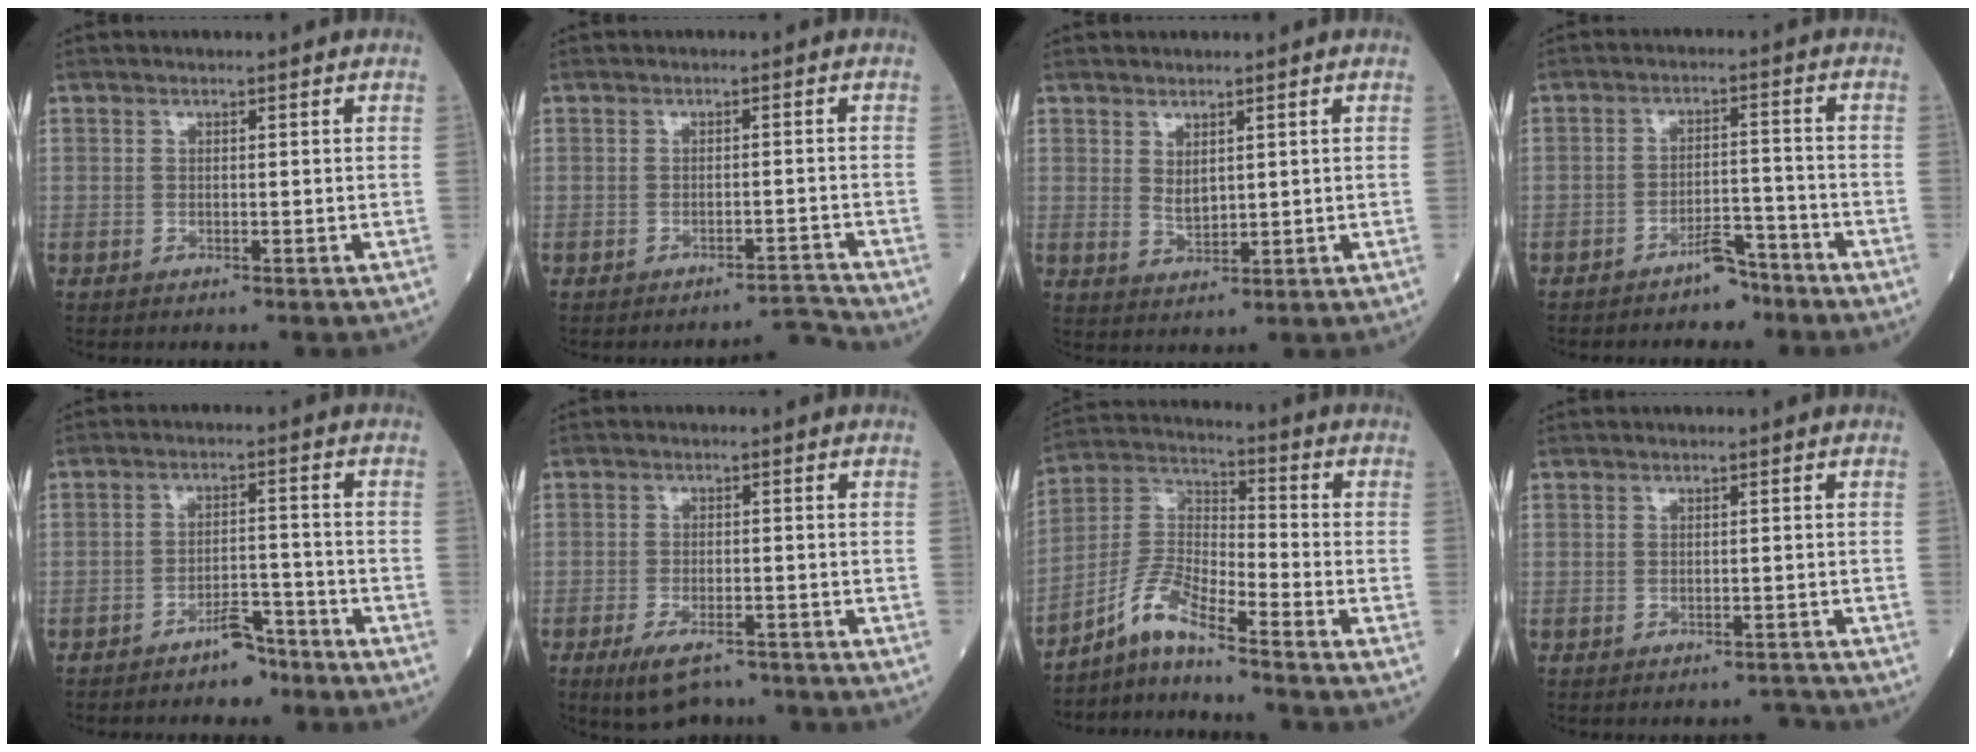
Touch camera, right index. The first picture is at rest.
{"total": 2.9, "force": [-2.6, -0.9, -0.6], "torque": [0.016, 0.004, -0.035]}
{"total": 2.6, "force": [1.1, 1.3, 2.0], "torque": [-0.038, -0.006, 0.027]}
{"total": 4.7, "force": [-3.9, 1.8, 1.9], "torque": [-0.030, 0.007, -0.058]}
{"total": 4.5, "force": [-3.7, 1.8, 1.9], "torque": [-0.030, 0.007, -0.056]}
{"total": 6.1, "force": [-4.4, 2.3, 3.6], "torque": [-0.069, -0.007, -0.070]}
{"total": 7.5, "force": [-6.2, 0.2, 4.3], "torque": [-0.097, 0.010, -0.122]}
{"total": 0.9, "force": [-0.9, 0.1, -0.1], "torque": [0.008, -0.003, -0.009]}